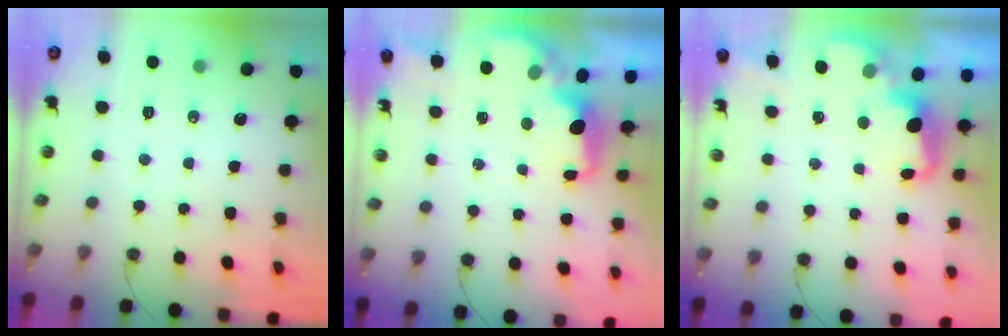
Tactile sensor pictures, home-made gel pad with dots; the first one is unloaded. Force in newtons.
{"total": 2.0, "press": 1.9, "slide": 0.8}
{"total": 2.7, "press": 2.6, "slide": 0.7}